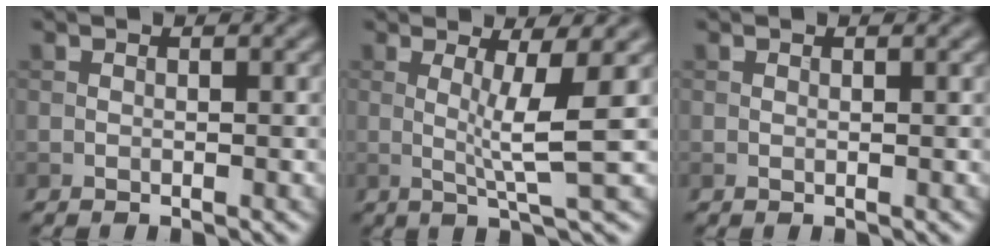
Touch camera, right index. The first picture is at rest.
{"total": 4.1, "force": [0.5, 0.4, 4.1], "torque": [-0.075, -0.008, 0.011]}
{"total": 0.0}